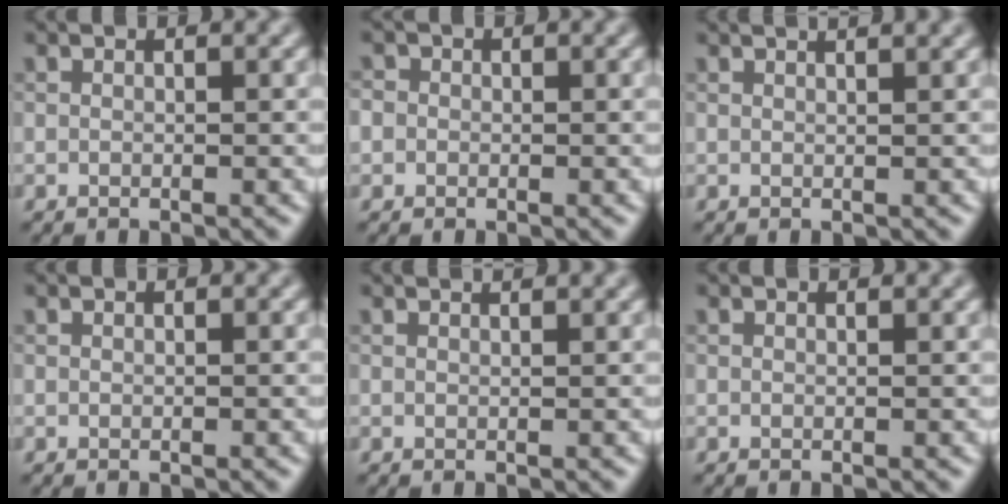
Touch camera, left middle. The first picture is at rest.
{"total": 2.0, "force": [0.5, 1.8, 0.7], "torque": [0.005, 0.011, -0.013]}
{"total": 3.9, "force": [2.6, 1.7, 2.3], "torque": [-0.002, 0.027, -0.002]}
{"total": 0.0}
{"total": 2.1, "force": [1.7, 0.7, 1.0], "torque": [-0.003, 0.005, 0.004]}
{"total": 0.7, "force": [0.7, 0.0, 0.2], "torque": [-0.004, 0.000, 0.009]}